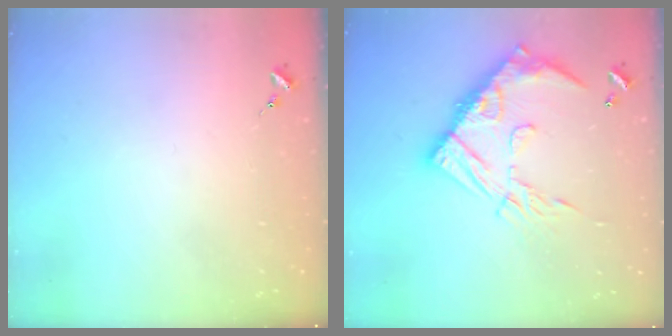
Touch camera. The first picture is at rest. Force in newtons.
{"total": 19.1, "press": 19.0, "slide": 1.8}